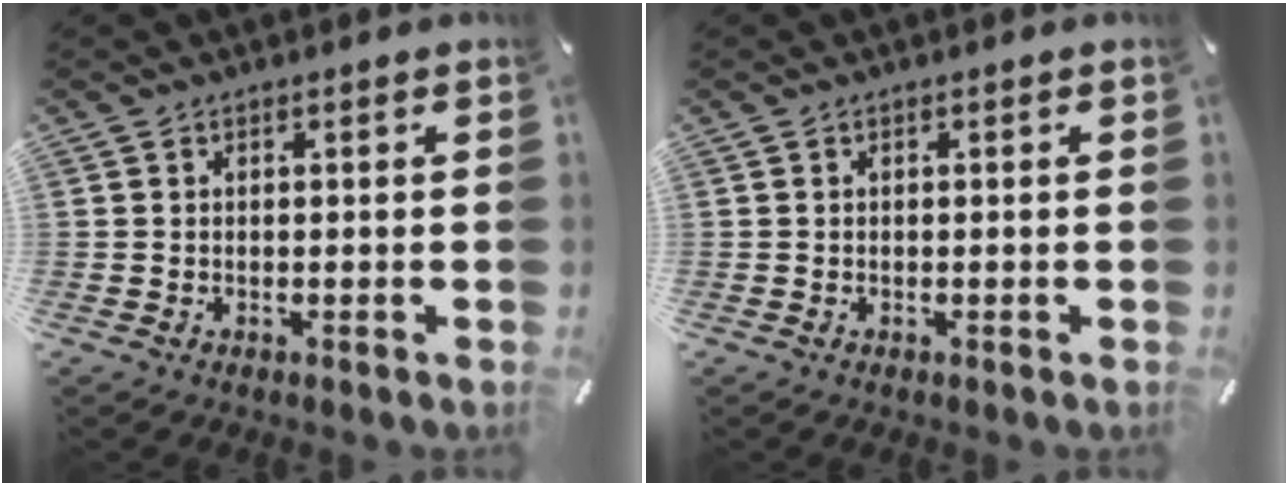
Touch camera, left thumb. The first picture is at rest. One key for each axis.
{"total": 0.0}